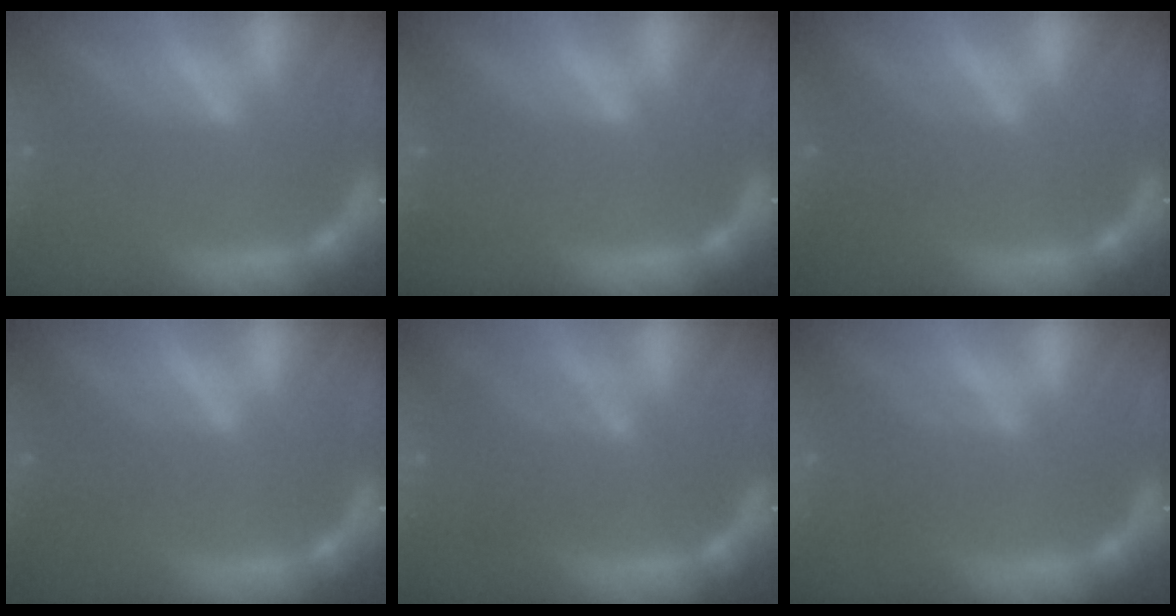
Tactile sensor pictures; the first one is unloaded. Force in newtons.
{"total": 0.0}
{"total": 2.5}
{"total": 2.5}
{"total": 4.0}
{"total": 2.5}